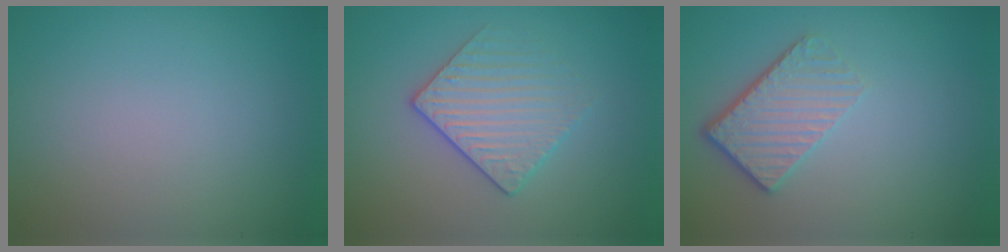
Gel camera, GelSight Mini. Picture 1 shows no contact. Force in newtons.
{"total": 3.1, "press": 2.9, "slide": 1.2}
{"total": 4.2, "press": 3.0, "slide": 3.0}